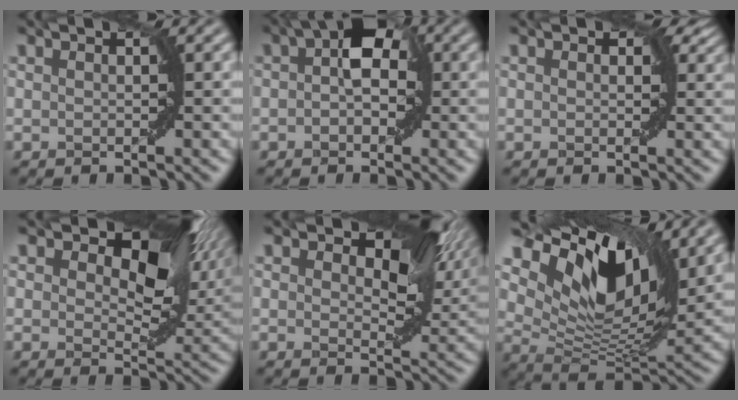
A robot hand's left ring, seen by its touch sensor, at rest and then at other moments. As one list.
[{"total": 5.1, "force": [0.9, 3.1, 3.9], "torque": [-0.049, 0.015, 0.000]}, {"total": 2.9, "force": [1.1, 1.8, 2.0], "torque": [-0.021, 0.001, 0.012]}, {"total": 11.8, "force": [5.2, 6.2, 8.6], "torque": [-0.108, 0.003, 0.074]}, {"total": 8.5, "force": [3.4, 4.5, 6.4], "torque": [-0.088, -0.001, 0.047]}, {"total": 11.8, "force": [6.1, 5.8, 8.3], "torque": [-0.152, -0.005, 0.118]}]